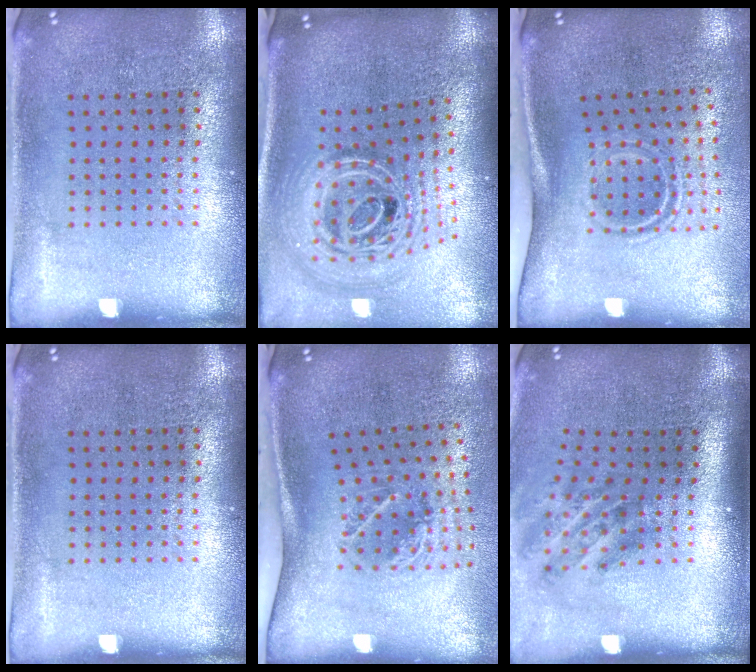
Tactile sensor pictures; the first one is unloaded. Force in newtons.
{"total": 2.9, "press": 2.0, "slide": 2.1}
{"total": 1.9, "press": 1.1, "slide": 1.5}
{"total": 0.0}
{"total": 2.1, "press": 1.3, "slide": 1.7}
{"total": 1.9, "press": 1.2, "slide": 1.5}